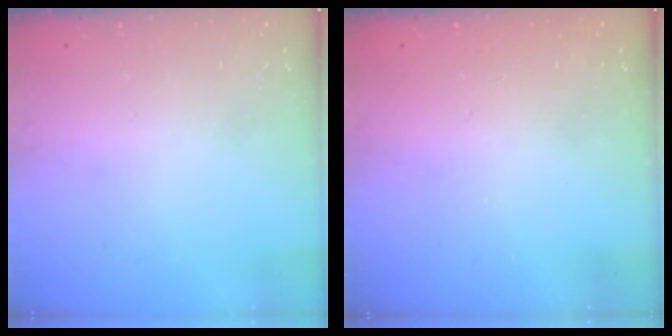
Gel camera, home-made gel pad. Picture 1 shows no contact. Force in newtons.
{"total": 0.0}